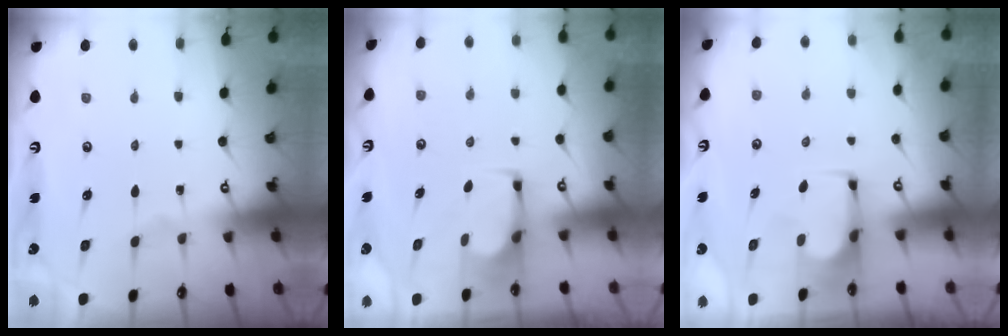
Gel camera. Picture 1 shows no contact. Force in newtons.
{"total": 2.7, "press": 2.7, "slide": 0.4}
{"total": 0.9, "press": 0.9, "slide": 0.0}